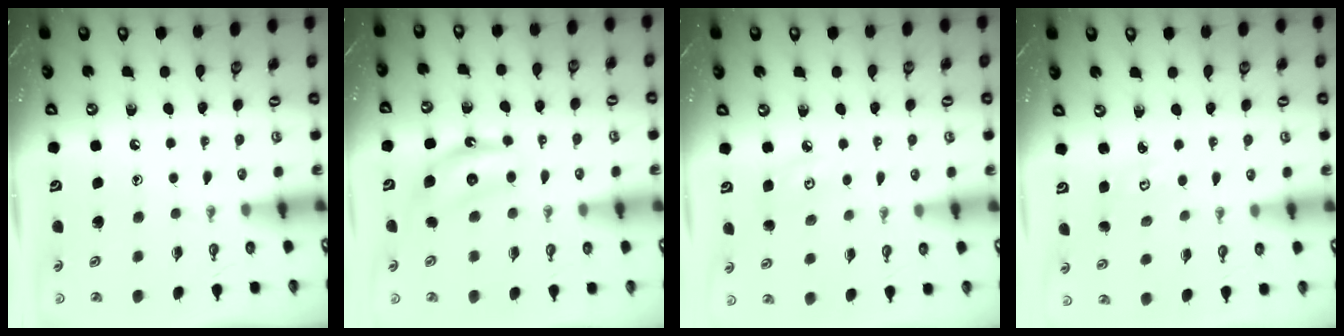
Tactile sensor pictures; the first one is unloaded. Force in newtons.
{"total": 6.0, "press": 6.0, "slide": 0.8}
{"total": 5.3, "press": 5.2, "slide": 0.6}
{"total": 2.5, "press": 2.4, "slide": 0.3}